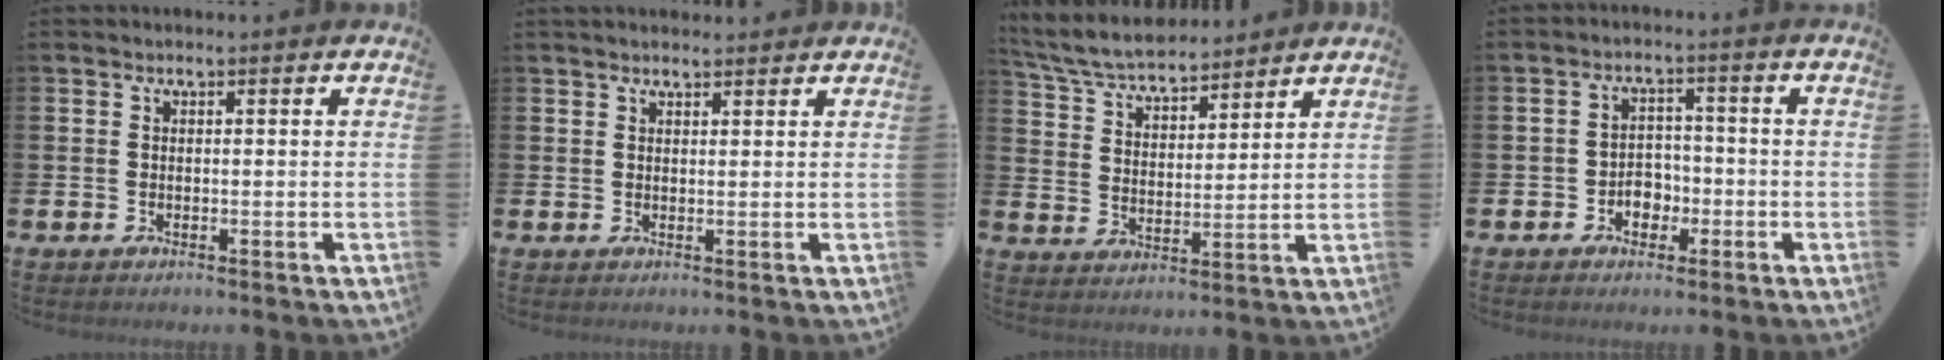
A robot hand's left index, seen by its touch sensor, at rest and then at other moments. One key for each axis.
{"total": 1.7, "fx": 1.6, "fy": 0.4, "fz": 0.3, "tx": 0.003, "ty": -0.005, "tz": 0.027}
{"total": 6.0, "fx": 5.7, "fy": 1.3, "fz": 1.2, "tx": -0.052, "ty": -0.033, "tz": 0.100}
{"total": 3.3, "fx": -1.7, "fy": 2.5, "fz": 1.3, "tx": -0.019, "ty": 0.001, "tz": -0.040}